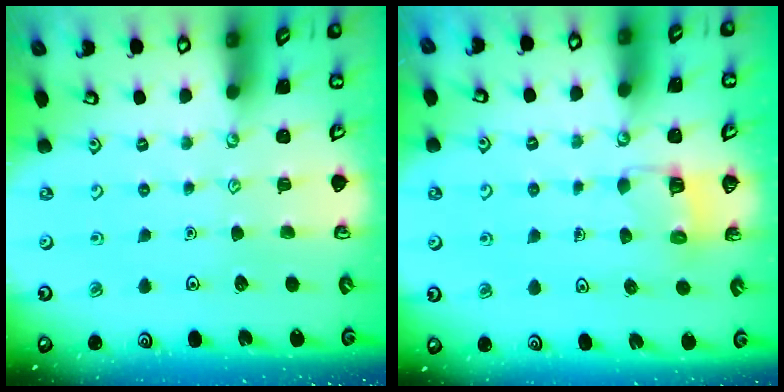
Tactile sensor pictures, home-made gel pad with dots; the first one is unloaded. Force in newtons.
{"total": 3.6, "press": 3.6, "slide": 0.1}